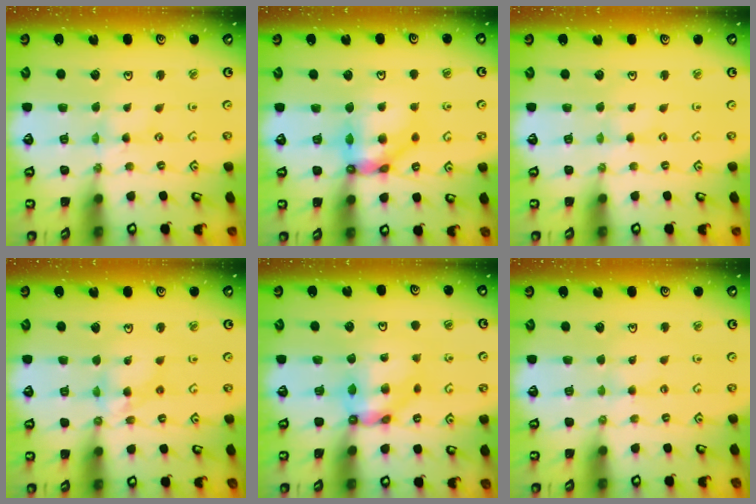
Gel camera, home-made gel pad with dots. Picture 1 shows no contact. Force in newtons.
{"total": 11.7, "press": 11.6, "slide": 1.3}
{"total": 0.7, "press": 0.7, "slide": 0.1}
{"total": 6.7, "press": 6.7, "slide": 0.6}
{"total": 7.5, "press": 7.5, "slide": 0.5}
{"total": 1.1, "press": 1.1, "slide": 0.3}